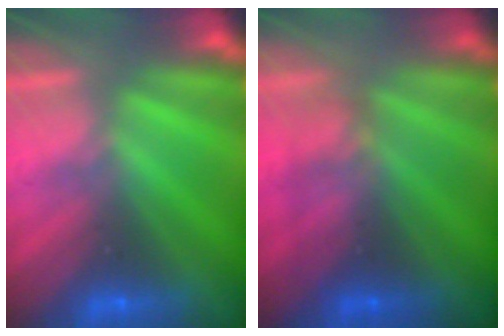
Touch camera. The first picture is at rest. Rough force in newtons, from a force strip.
{"total": 2.9}